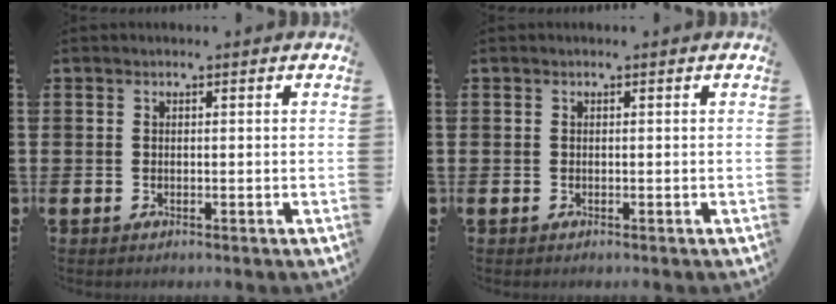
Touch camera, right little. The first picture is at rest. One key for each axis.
{"total": 0.0}